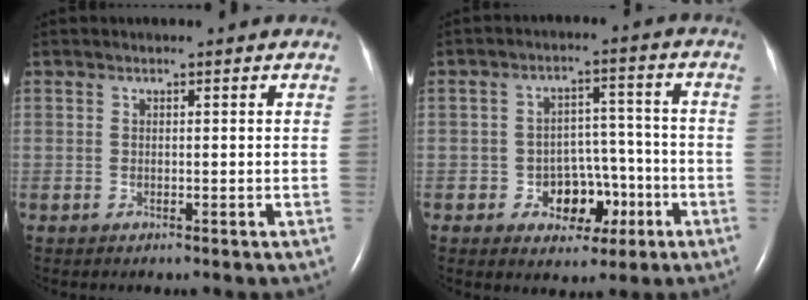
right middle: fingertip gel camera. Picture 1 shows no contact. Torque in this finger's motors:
{"motor_torque": [0.63, -0.22, 0.08, 0.05]}